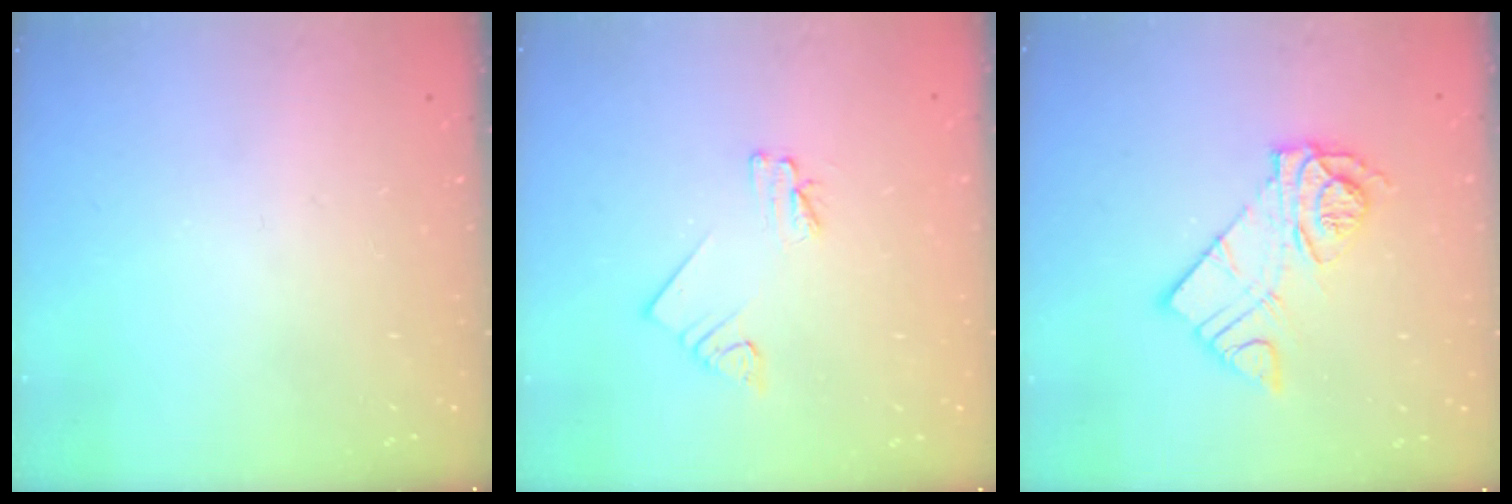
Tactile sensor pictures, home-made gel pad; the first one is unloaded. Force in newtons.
{"total": 2.3, "press": 2.3, "slide": 0.1}
{"total": 12.1, "press": 12.1, "slide": 1.0}